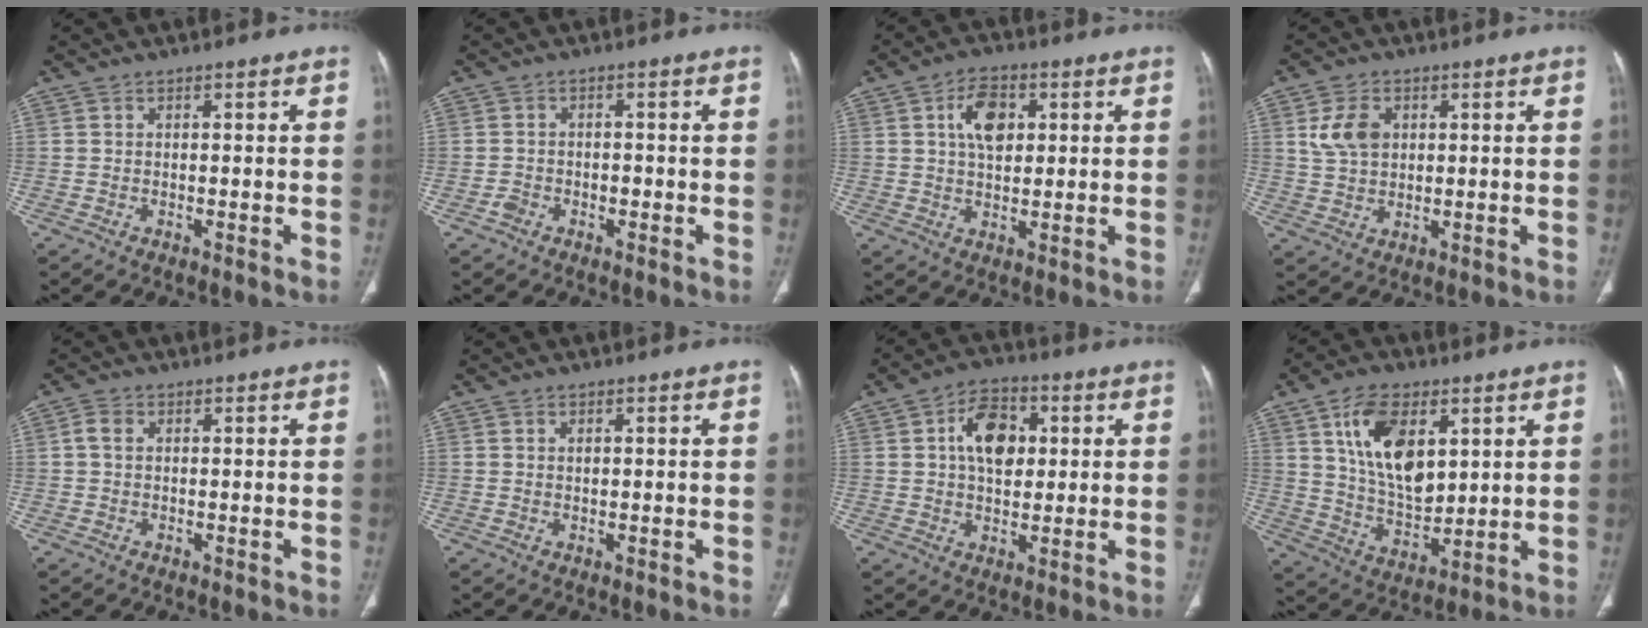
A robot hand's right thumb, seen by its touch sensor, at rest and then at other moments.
{"total": 2.2, "force": [-1.1, 1.7, 0.9], "torque": [-0.010, 0.011, -0.019]}
{"total": 7.6, "force": [2.2, 4.6, 5.6], "torque": [-0.076, -0.003, 0.037]}
{"total": 6.4, "force": [1.8, 4.6, 4.0], "torque": [-0.067, -0.007, 0.037]}
{"total": 1.9, "force": [0.3, 1.4, 1.2], "torque": [-0.027, 0.002, 0.001]}
{"total": 1.0, "force": [0.4, 0.6, 0.8], "torque": [-0.011, 0.000, 0.008]}
{"total": 10.1, "force": [2.3, 6.6, 7.3], "torque": [-0.095, 0.005, 0.033]}
{"total": 15.3, "force": [5.6, 8.6, 11.3], "torque": [-0.176, -0.025, 0.116]}